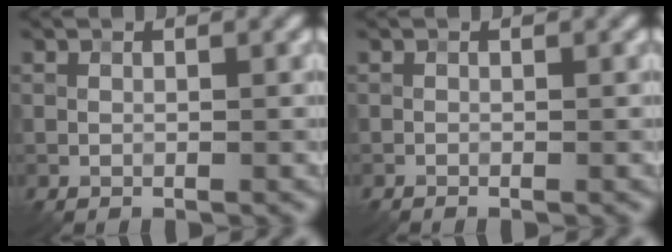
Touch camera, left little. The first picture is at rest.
{"total": 0.0}